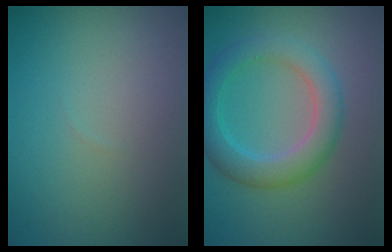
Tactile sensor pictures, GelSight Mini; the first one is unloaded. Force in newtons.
{"total": 4.5, "press": 4.5, "slide": 0.1}